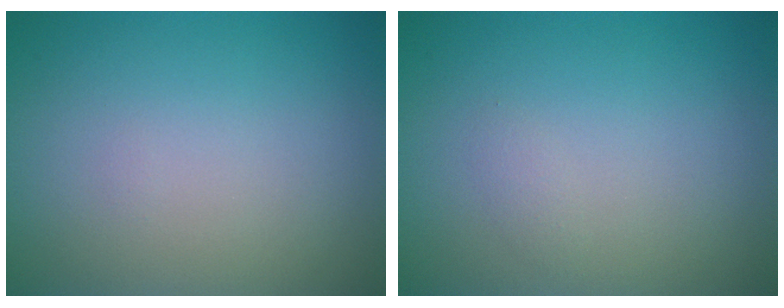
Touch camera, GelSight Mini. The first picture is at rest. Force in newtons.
{"total": 0.6, "press": 0.6, "slide": 0.0}